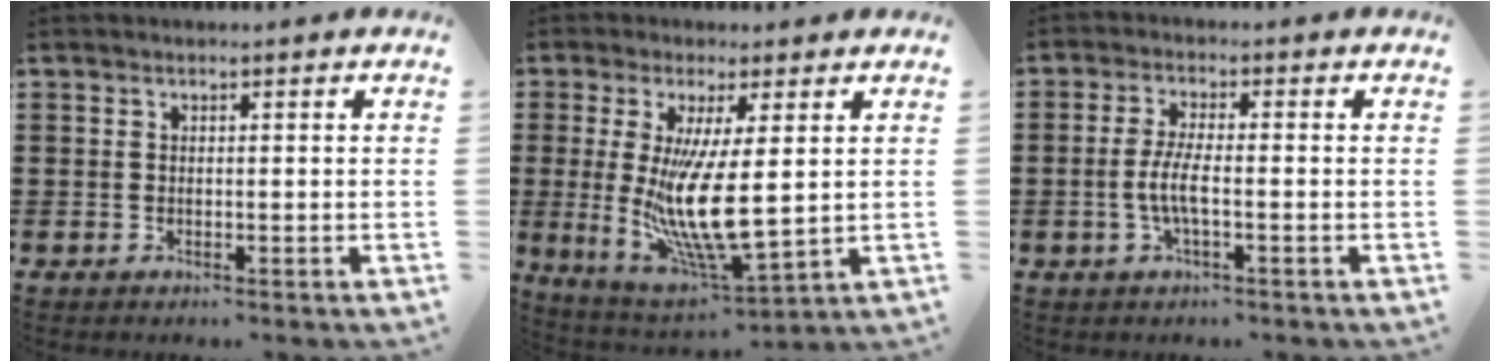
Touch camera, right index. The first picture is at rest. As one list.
[{"total": 11.0, "force": [1.0, 2.7, 10.6], "torque": [-0.206, -0.028, 0.018]}, {"total": 4.6, "force": [-1.3, 0.9, 4.3], "torque": [-0.105, -0.008, -0.034]}]